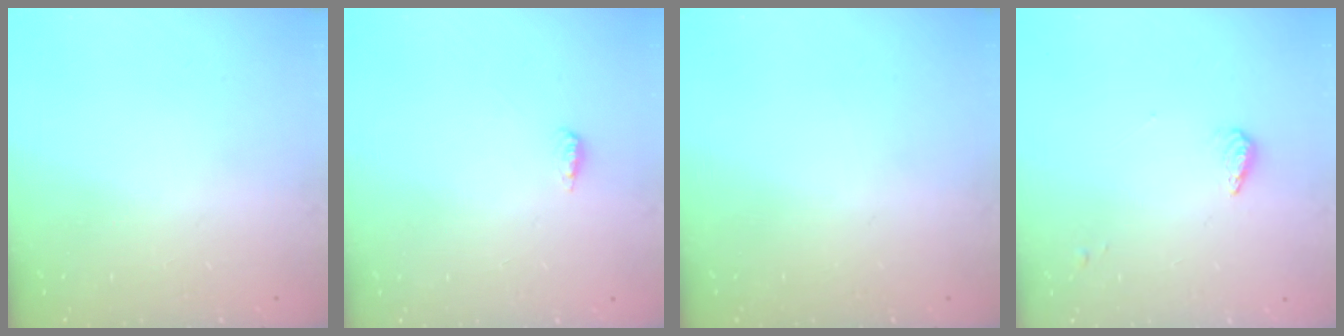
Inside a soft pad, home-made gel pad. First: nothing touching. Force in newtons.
{"total": 3.4, "press": 3.0, "slide": 1.7}
{"total": 0.0}
{"total": 3.4, "press": 3.4, "slide": 0.5}